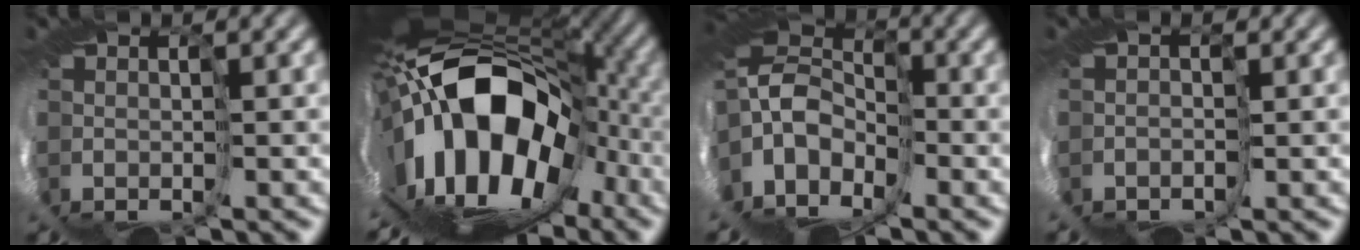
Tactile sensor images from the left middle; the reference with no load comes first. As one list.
[{"total": 12.7, "force": [-0.3, 6.6, 10.9], "torque": [-0.164, 0.008, -0.015]}, {"total": 5.8, "force": [1.4, 3.5, 4.4], "torque": [-0.091, 0.013, 0.015]}, {"total": 0.9, "force": [-0.7, 0.5, -0.2], "torque": [0.020, 0.001, -0.012]}]